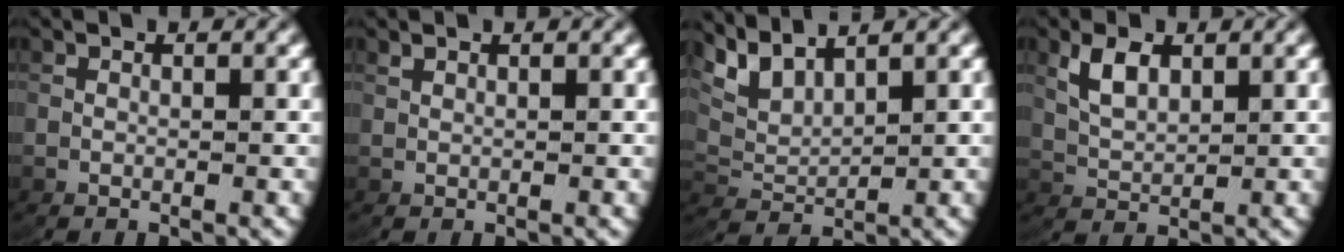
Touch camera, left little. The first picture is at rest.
{"total": 1.0, "force": [0.7, -0.7, 0.0], "torque": [-0.001, 0.001, 0.020]}
{"total": 4.4, "force": [2.7, 2.3, 2.6], "torque": [-0.076, -0.004, 0.059]}
{"total": 2.7, "force": [1.4, 1.0, 2.0], "torque": [-0.048, -0.006, 0.037]}